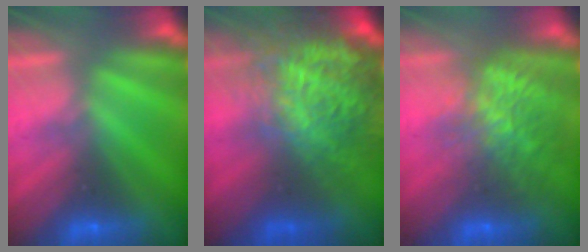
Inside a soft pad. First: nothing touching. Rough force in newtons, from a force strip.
{"total": 7.6}
{"total": 7.7}